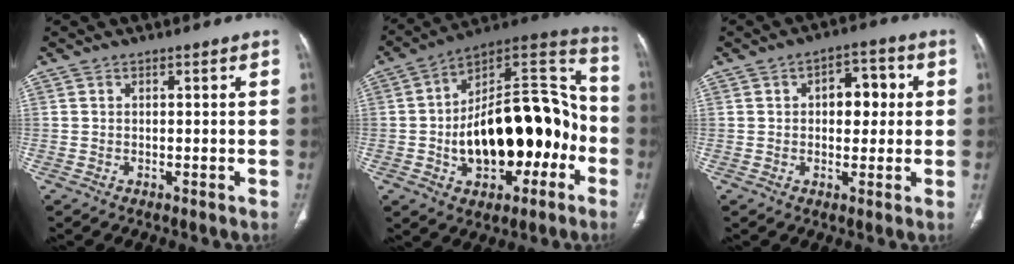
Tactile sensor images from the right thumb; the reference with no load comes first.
{"total": 27.9, "force": [-5.6, 15.2, 22.7], "torque": [-0.324, 0.059, -0.072]}
{"total": 7.3, "force": [1.1, 4.5, 5.6], "torque": [-0.049, 0.014, 0.014]}